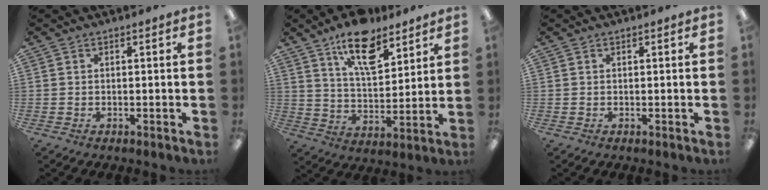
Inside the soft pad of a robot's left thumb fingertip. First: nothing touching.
{"total": 14.3, "force": [9.7, 6.3, 8.3], "torque": [-0.129, -0.046, 0.168]}
{"total": 0.0}